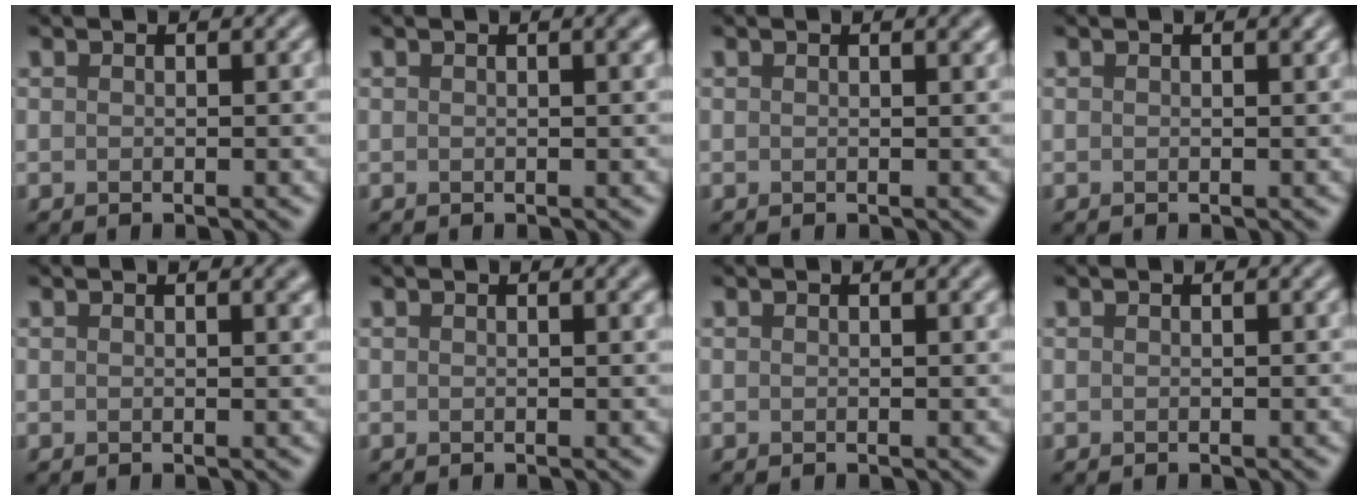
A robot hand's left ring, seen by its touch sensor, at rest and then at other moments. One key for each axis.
{"total": 1.2, "fx": 0.4, "fy": 0.3, "fz": 1.1, "tx": -0.008, "ty": 0.005, "tz": 0.005}
{"total": 0.7, "fx": 0.4, "fy": 0.1, "fz": 0.5, "tx": -0.004, "ty": 0.001, "tz": 0.007}
{"total": 0.0}
{"total": 1.1, "fx": 0.6, "fy": 0.4, "fz": 0.8, "tx": -0.004, "ty": 0.004, "tz": 0.009}
{"total": 0.9, "fx": 0.5, "fy": 0.2, "fz": 0.7, "tx": -0.004, "ty": 0.004, "tz": 0.006}
{"total": 0.6, "fx": 0.4, "fy": 0.1, "fz": 0.4, "tx": -0.003, "ty": 0.003, "tz": 0.005}
{"total": 0.0}